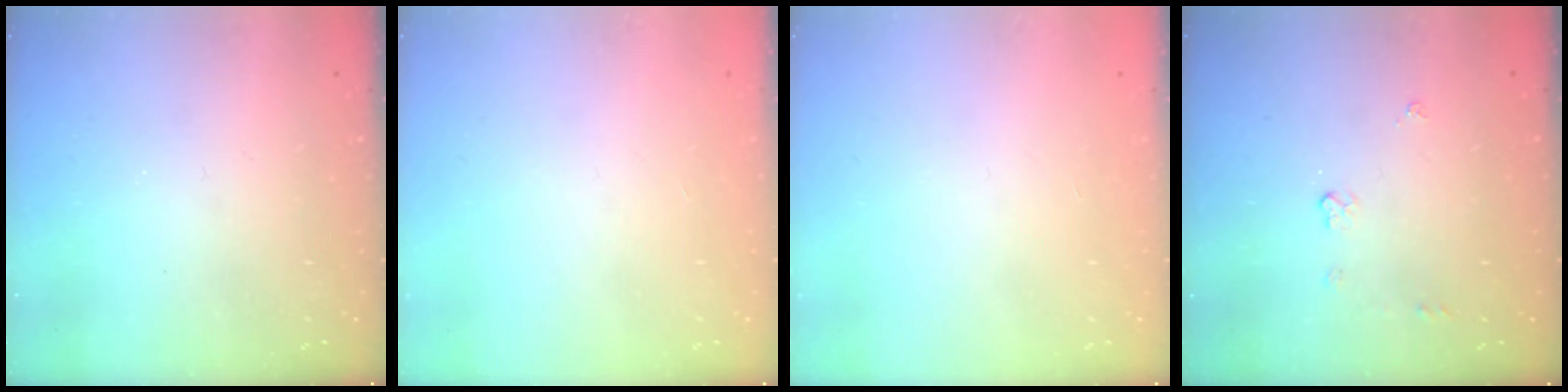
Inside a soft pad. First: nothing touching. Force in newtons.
{"total": 0.0}
{"total": 0.0}
{"total": 3.8, "press": 3.8, "slide": 0.5}